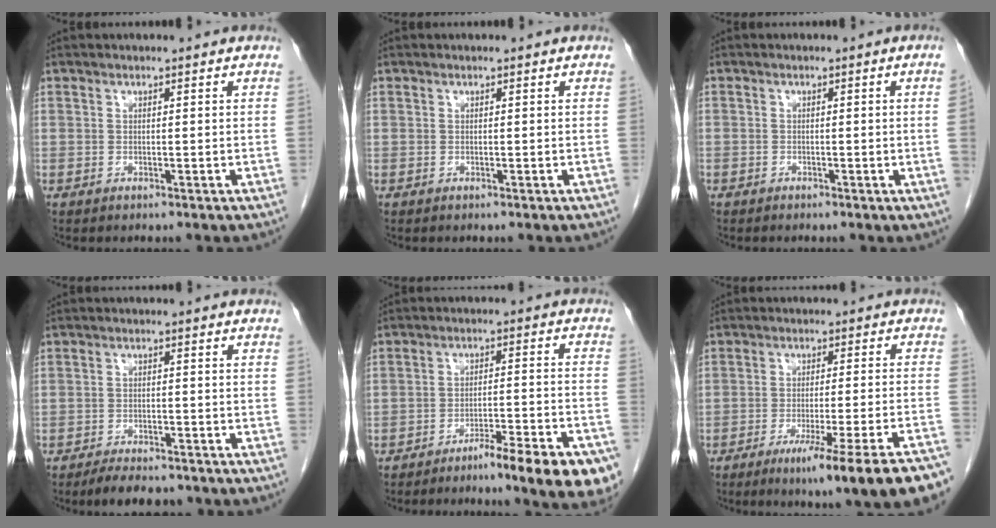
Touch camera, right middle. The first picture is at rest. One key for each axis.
{"total": 0.0}
{"total": 1.2, "fx": -0.3, "fy": -0.4, "fz": 1.1, "tx": -0.011, "ty": 0.001, "tz": -0.008}
{"total": 6.0, "fx": -5.1, "fy": 1.7, "fz": 2.6, "tx": -0.036, "ty": -0.007, "tz": -0.075}
{"total": 13.1, "fx": -9.1, "fy": 0.6, "fz": 9.4, "tx": -0.084, "ty": 0.010, "tz": -0.129}
{"total": 17.6, "fx": -12.9, "fy": -0.9, "fz": 12.0, "tx": -0.103, "ty": -0.018, "tz": -0.184}